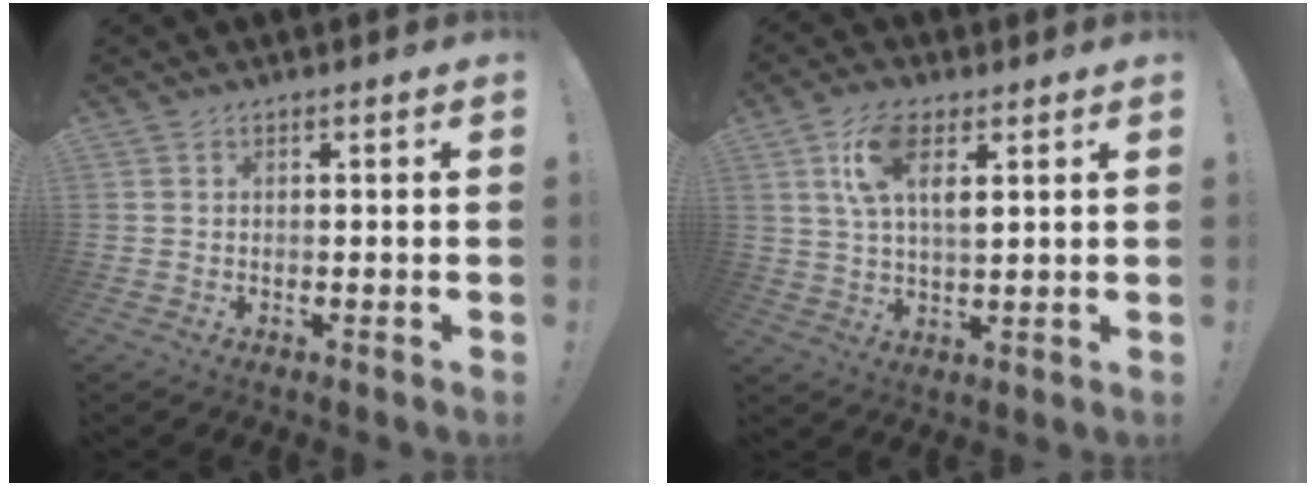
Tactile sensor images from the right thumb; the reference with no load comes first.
{"total": 10.7, "force": [4.6, 4.8, 8.3], "torque": [-0.152, -0.005, 0.082]}